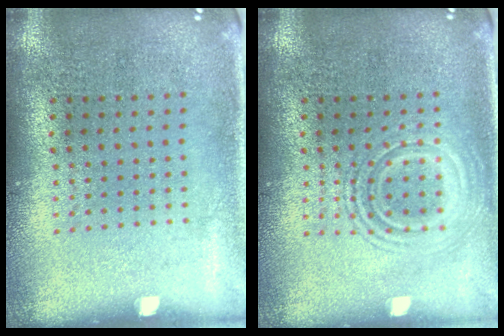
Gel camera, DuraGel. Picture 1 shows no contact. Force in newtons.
{"total": 1.6, "press": 1.6, "slide": 0.3}